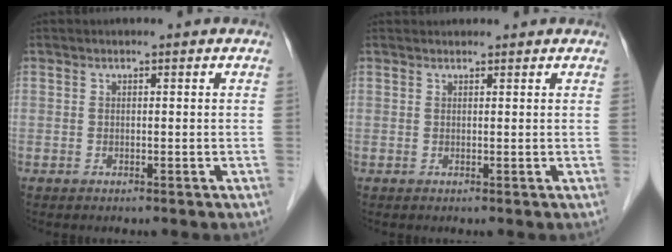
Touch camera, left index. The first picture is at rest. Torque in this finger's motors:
{"motor_torque": [-0.15, -0.87, 0.29, 0.07]}